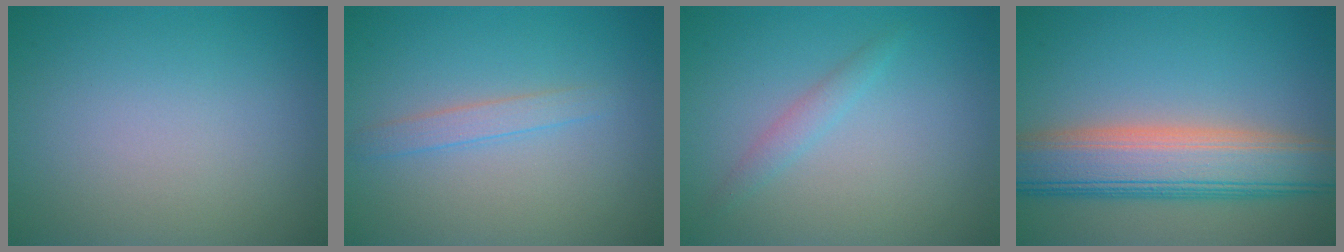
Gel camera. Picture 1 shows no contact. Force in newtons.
{"total": 1.6, "press": 1.6, "slide": 0.1}
{"total": 1.1, "press": 1.1, "slide": 0.1}
{"total": 8.4, "press": 8.4, "slide": 0.5}